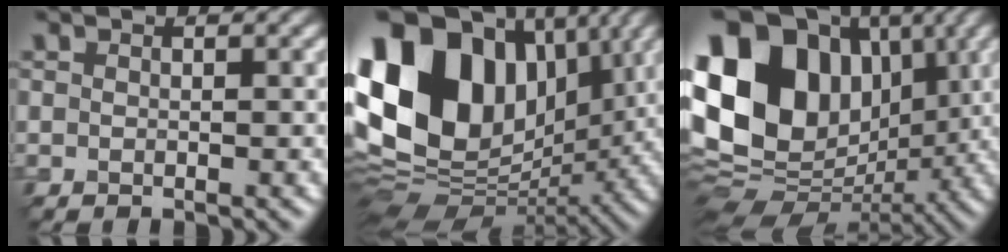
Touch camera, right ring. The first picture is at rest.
{"total": 19.3, "force": [4.4, 13.7, 12.8], "torque": [-0.274, 0.027, 0.077]}
{"total": 17.2, "force": [3.3, 12.9, 10.9], "torque": [-0.223, 0.035, 0.041]}